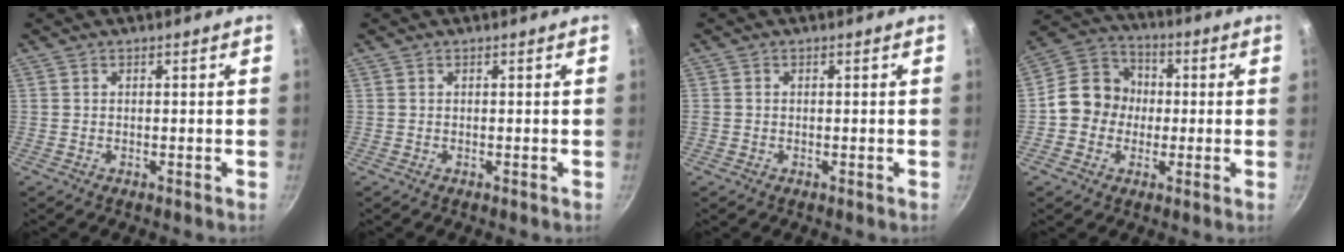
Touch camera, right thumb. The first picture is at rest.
{"total": 0.0}
{"total": 0.6, "force": [-0.1, 0.6, 0.1], "torque": [-0.003, 0.002, -0.001]}
{"total": 10.8, "force": [-0.8, 9.7, 4.7], "torque": [-0.042, 0.027, -0.037]}